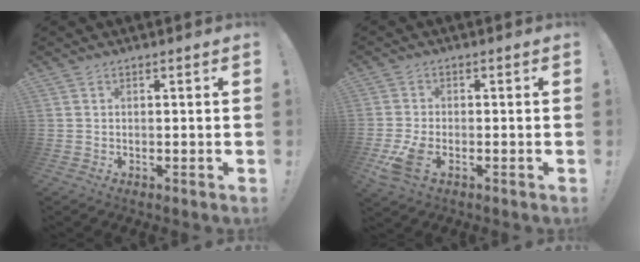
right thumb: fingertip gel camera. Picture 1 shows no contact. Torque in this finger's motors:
{"motor_torque": [1.36, 0.89, 0.57, -0.64, 0.01]}